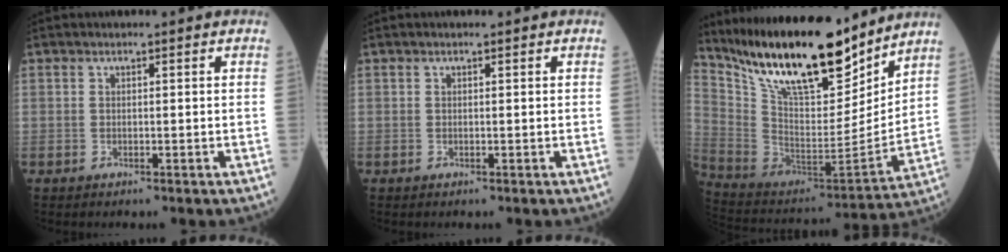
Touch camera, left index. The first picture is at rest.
{"total": 0.0}
{"total": 23.4, "force": [18.7, 5.3, 13.1], "torque": [-0.238, -0.018, 0.330]}